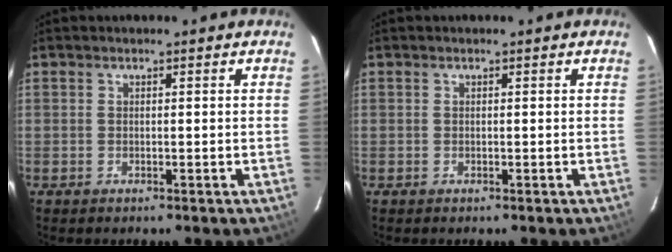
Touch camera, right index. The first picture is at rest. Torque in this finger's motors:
{"motor_torque": [-0.02, 0.00, 0.01, 0.00]}